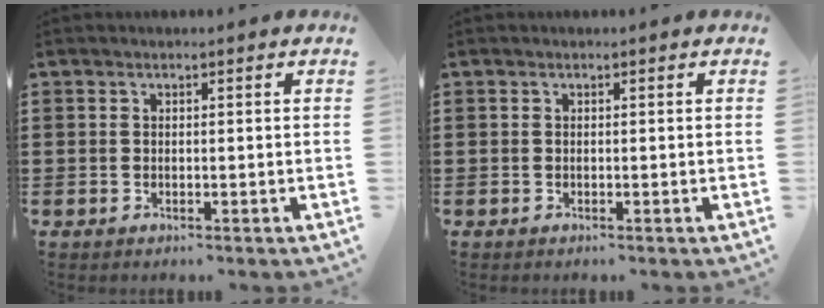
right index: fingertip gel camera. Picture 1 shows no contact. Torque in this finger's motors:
{"motor_torque": [-0.02, 0.04, -0.01, -0.01]}